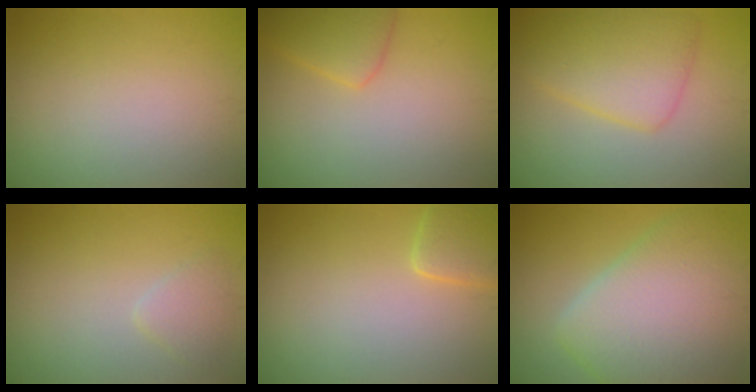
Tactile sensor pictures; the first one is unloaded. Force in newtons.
{"total": 2.8, "press": 2.7, "slide": 0.2}
{"total": 5.4, "press": 5.4, "slide": 0.1}
{"total": 1.5, "press": 1.5, "slide": 0.1}
{"total": 2.4, "press": 2.4, "slide": 0.1}
{"total": 10.3, "press": 10.3, "slide": 0.5}